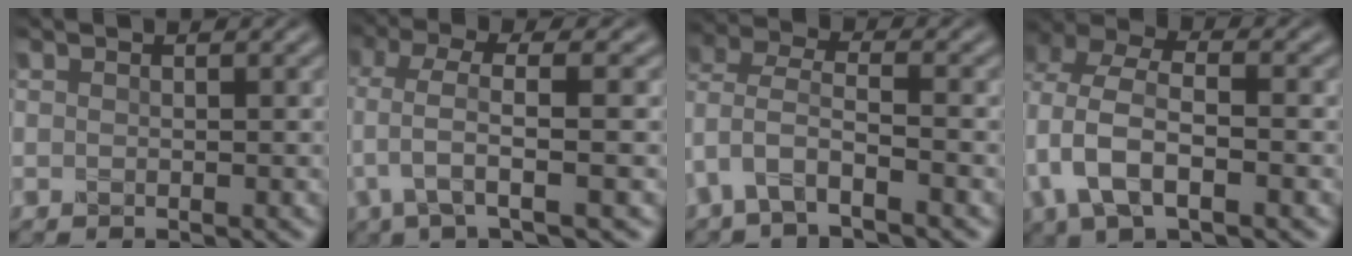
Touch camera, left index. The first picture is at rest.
{"total": 4.4, "force": [-0.1, 0.9, 4.4], "torque": [-0.093, 0.009, -0.004]}
{"total": 3.6, "force": [-1.8, 1.5, 2.8], "torque": [-0.065, 0.005, -0.045]}
{"total": 7.0, "force": [-1.1, 4.0, 5.7], "torque": [-0.127, 0.008, -0.026]}